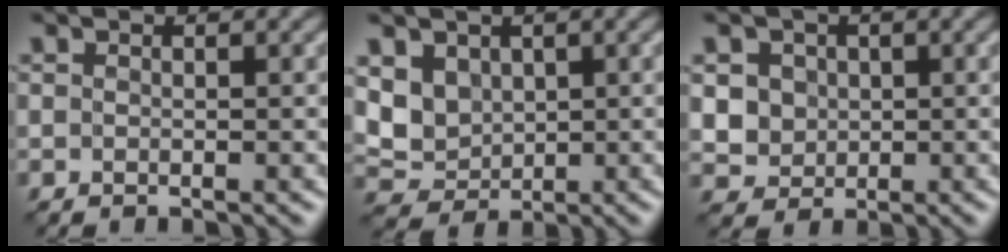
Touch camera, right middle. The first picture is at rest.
{"total": 3.3, "force": [1.2, 2.7, 1.3], "torque": [-0.034, -0.004, 0.023]}
{"total": 3.9, "force": [1.1, 3.5, 1.2], "torque": [-0.018, 0.012, 0.020]}